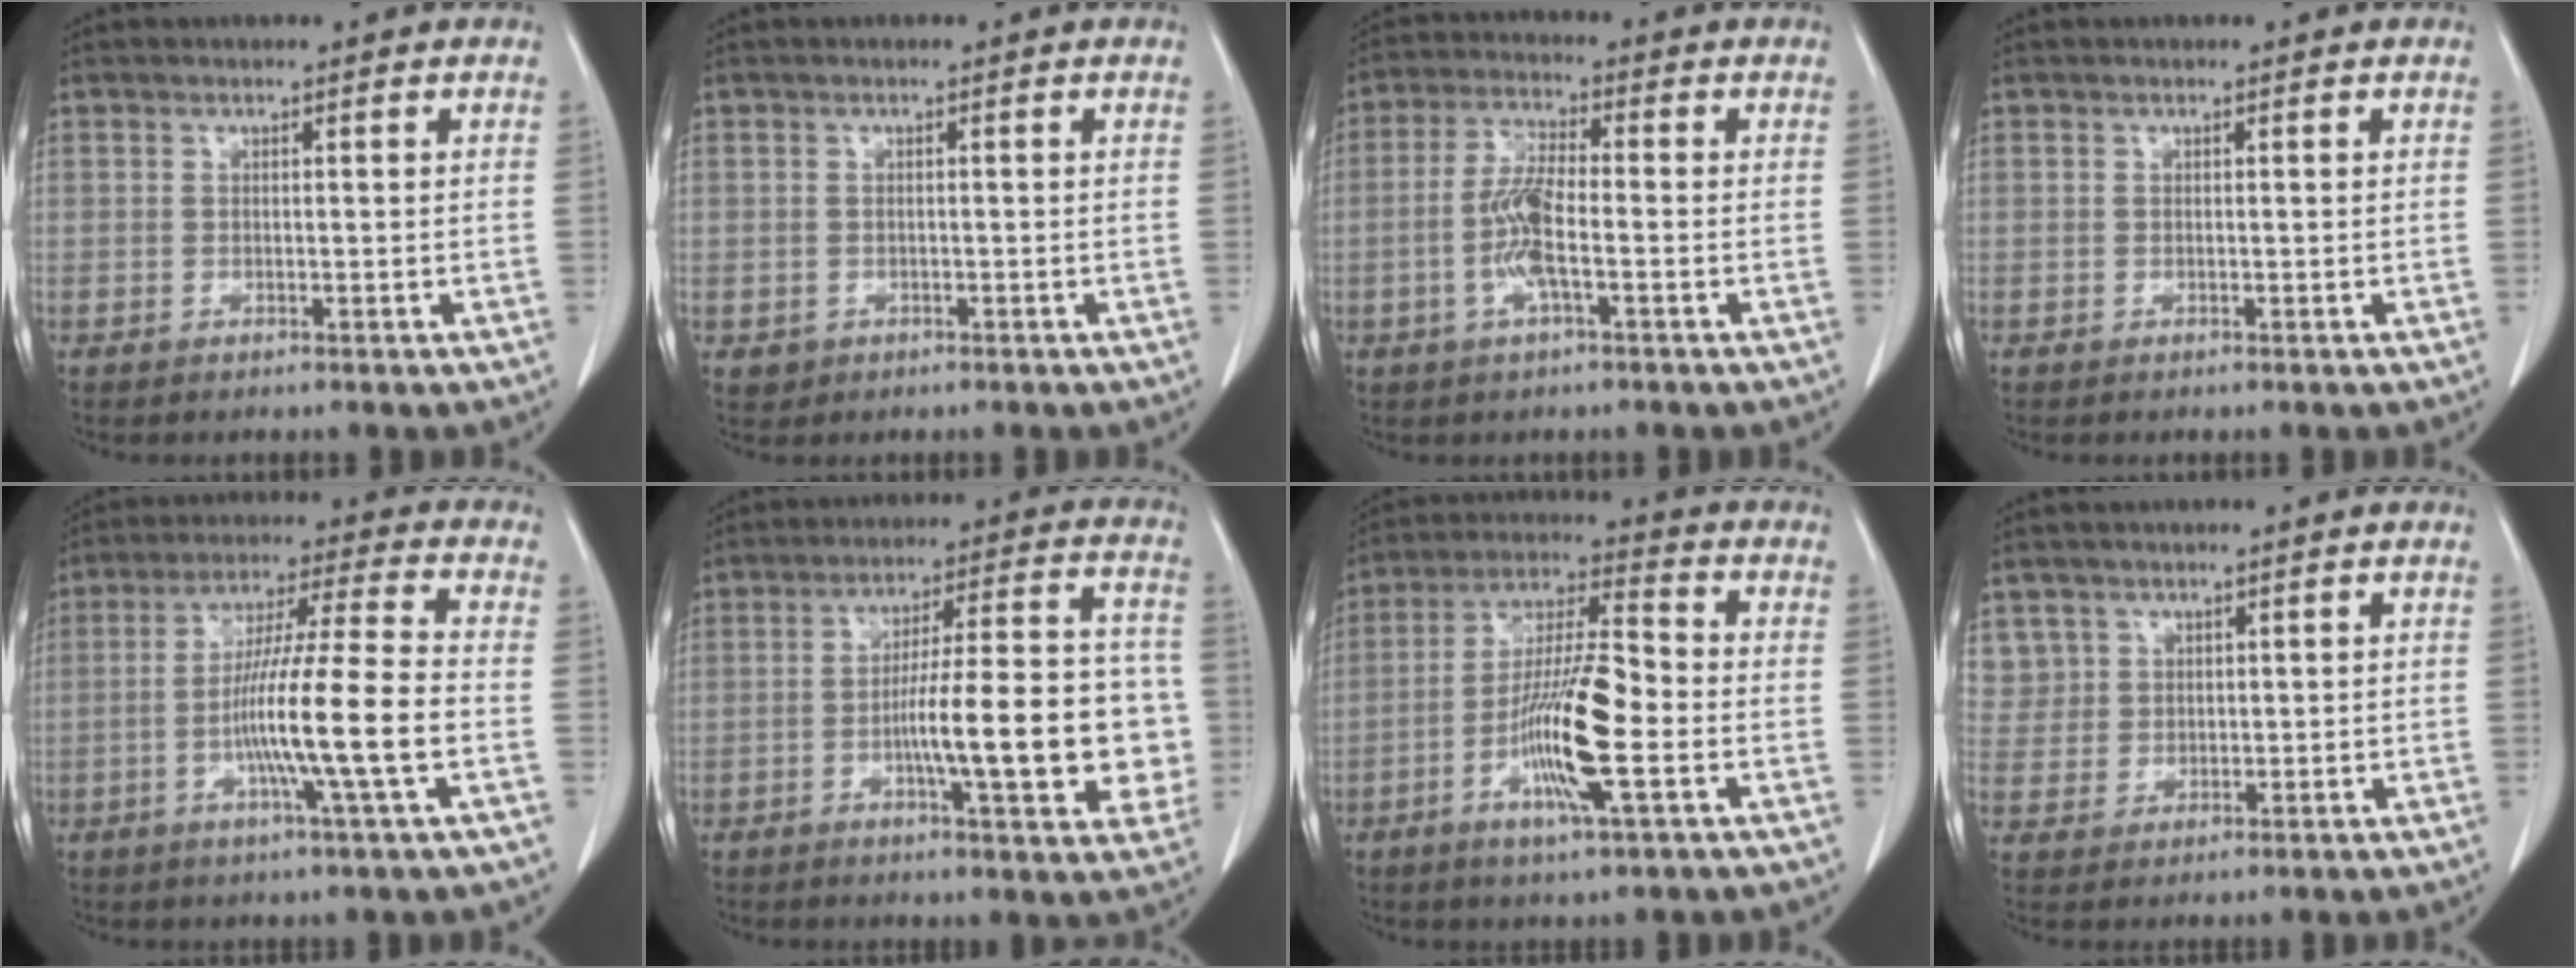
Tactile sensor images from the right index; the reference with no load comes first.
{"total": 1.4, "force": [-0.5, 1.4, 0.1], "torque": [-0.002, 0.004, -0.001]}
{"total": 6.8, "force": [-1.7, 1.3, 6.4], "torque": [-0.139, 0.002, -0.039]}
{"total": 0.0}
{"total": 13.7, "force": [-3.0, -0.8, 13.3], "torque": [-0.240, -0.004, -0.062]}
{"total": 17.0, "force": [-3.0, 3.3, 16.4], "torque": [-0.218, 0.026, -0.039]}
{"total": 13.3, "force": [-3.8, 1.5, 12.7], "torque": [-0.240, -0.004, -0.073]}
{"total": 4.3, "force": [2.5, 3.5, -0.2], "torque": [0.019, 0.004, 0.051]}